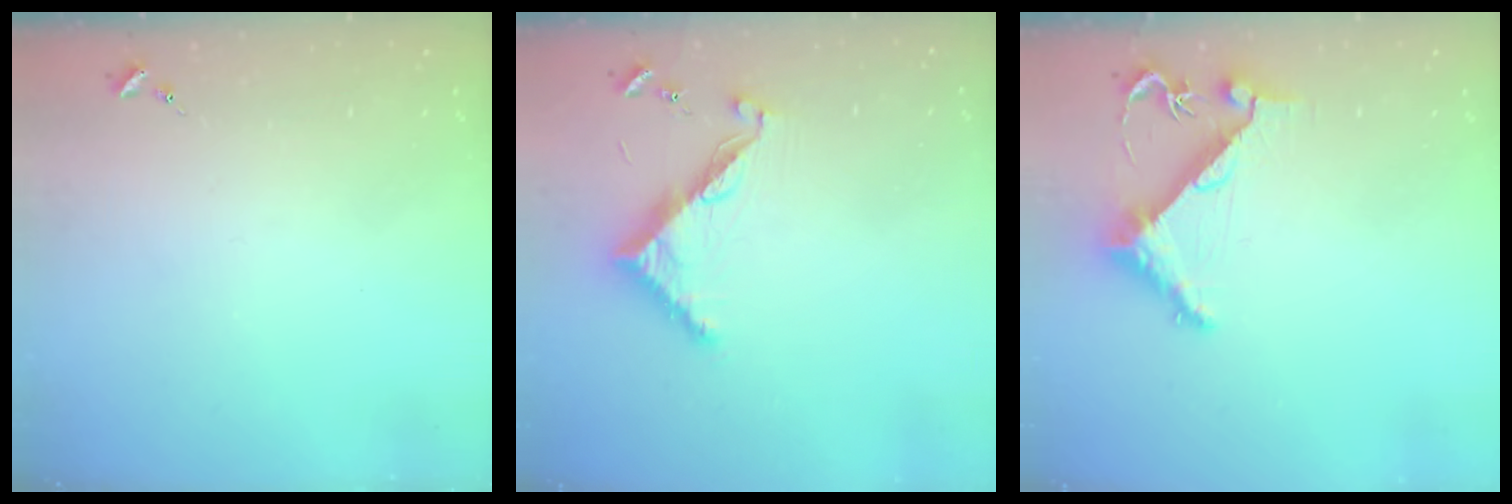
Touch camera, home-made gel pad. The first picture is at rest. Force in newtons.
{"total": 8.5, "press": 8.5, "slide": 0.6}
{"total": 6.3, "press": 6.3, "slide": 0.6}